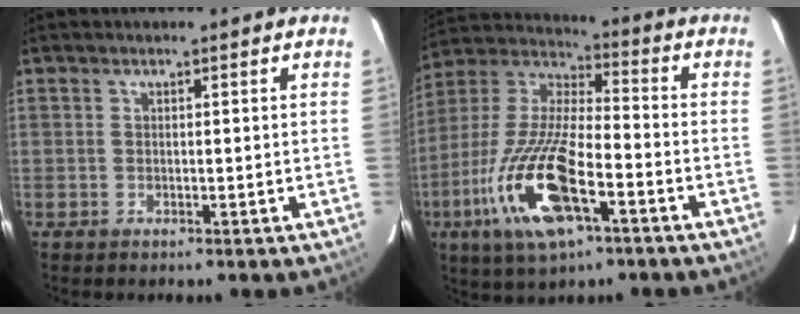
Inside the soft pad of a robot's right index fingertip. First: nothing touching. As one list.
[{"total": 20.0, "force": [-8.8, 6.6, 16.8], "torque": [-0.354, -0.029, -0.172]}]